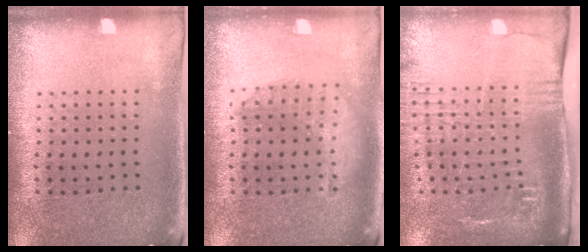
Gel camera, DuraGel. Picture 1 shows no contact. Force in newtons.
{"total": 1.4, "press": 1.4, "slide": 0.3}
{"total": 2.7, "press": 2.1, "slide": 1.7}